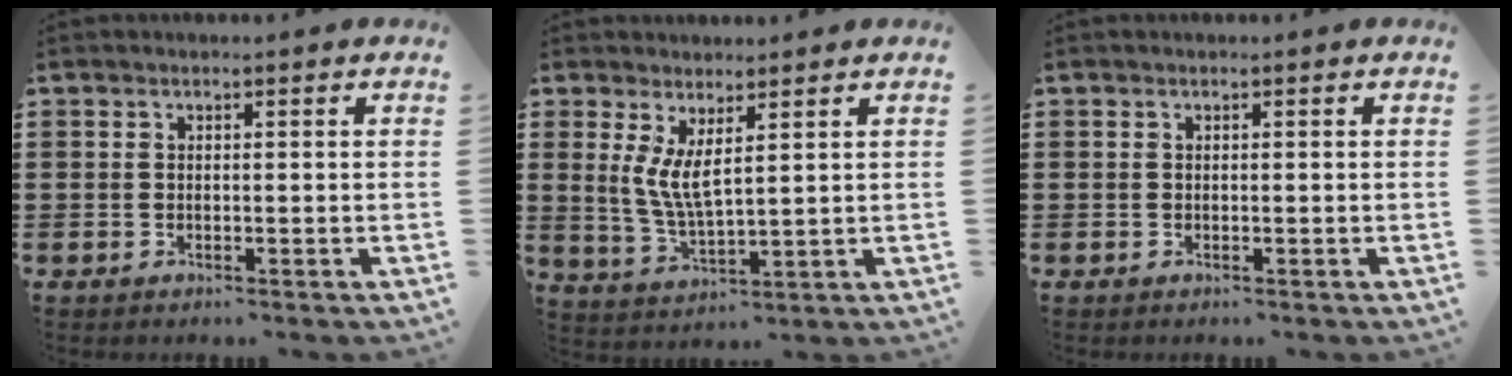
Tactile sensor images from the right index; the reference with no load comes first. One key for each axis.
{"total": 5.0, "fx": 2.1, "fy": 1.3, "fz": 4.4, "tx": -0.099, "ty": -0.007, "tz": 0.038}
{"total": 0.0}